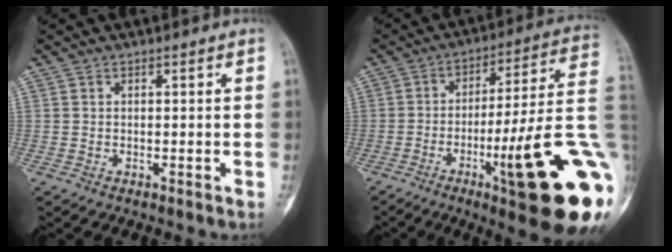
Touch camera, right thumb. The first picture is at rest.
{"total": 25.3, "force": [-6.9, 3.1, 24.2], "torque": [-0.279, 0.014, -0.098]}